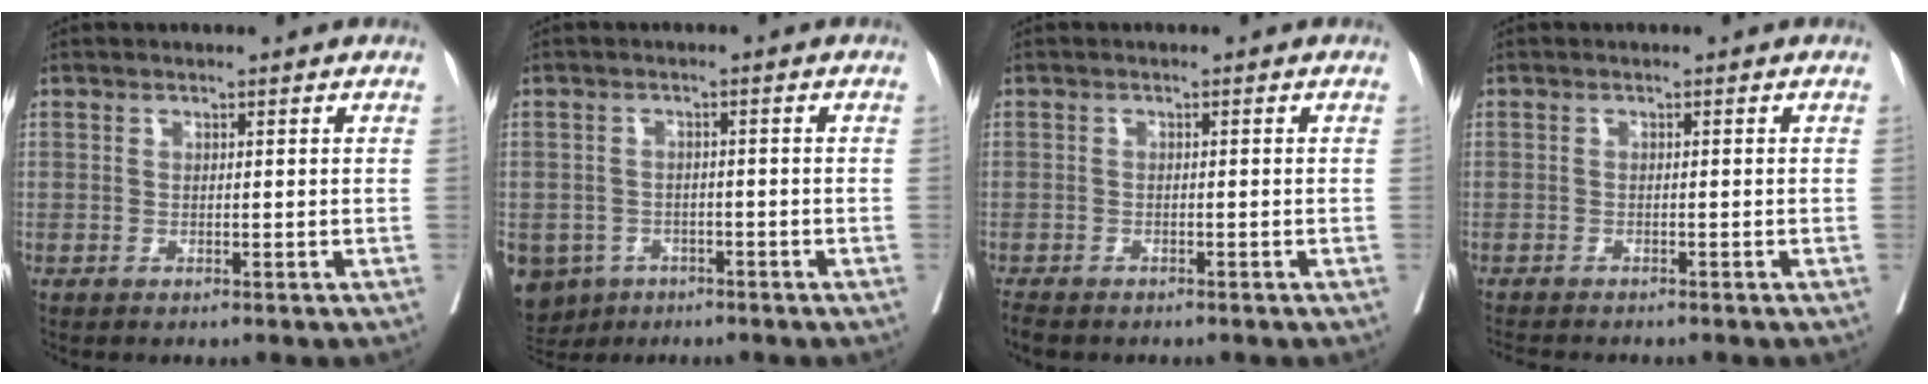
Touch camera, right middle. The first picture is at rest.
{"total": 8.5, "force": [-5.1, 6.4, 1.9], "torque": [-0.051, -0.005, -0.075]}
{"total": 3.7, "force": [-3.1, 1.3, 1.5], "torque": [-0.029, -0.010, -0.047]}
{"total": 4.4, "force": [-4.0, 0.8, 1.7], "torque": [-0.024, -0.010, -0.061]}